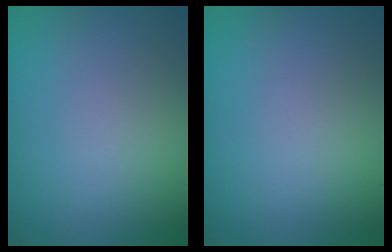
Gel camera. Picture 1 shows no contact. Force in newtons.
{"total": 0.0}